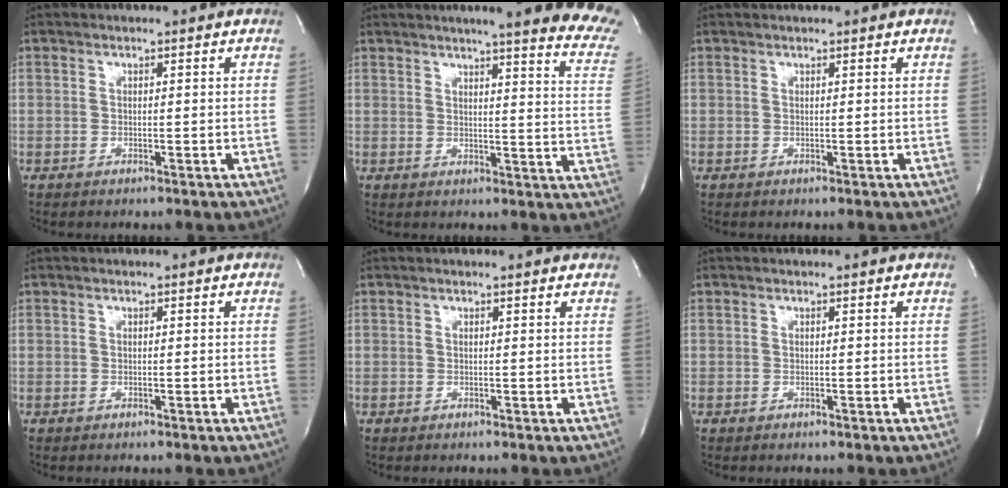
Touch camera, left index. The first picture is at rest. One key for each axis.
{"total": 20.5, "fx": 17.4, "fy": 1.4, "fz": 10.7, "tx": -0.132, "ty": -0.057, "tz": 0.188}
{"total": 1.5, "fx": 1.4, "fy": 0.2, "fz": 0.4, "tx": -0.009, "ty": 0.023, "tz": 0.023}
{"total": 0.0}
{"total": 1.8, "fx": 1.8, "fy": 0.2, "fz": 0.3, "tx": -0.014, "ty": 0.005, "tz": 0.014}
{"total": 0.0}